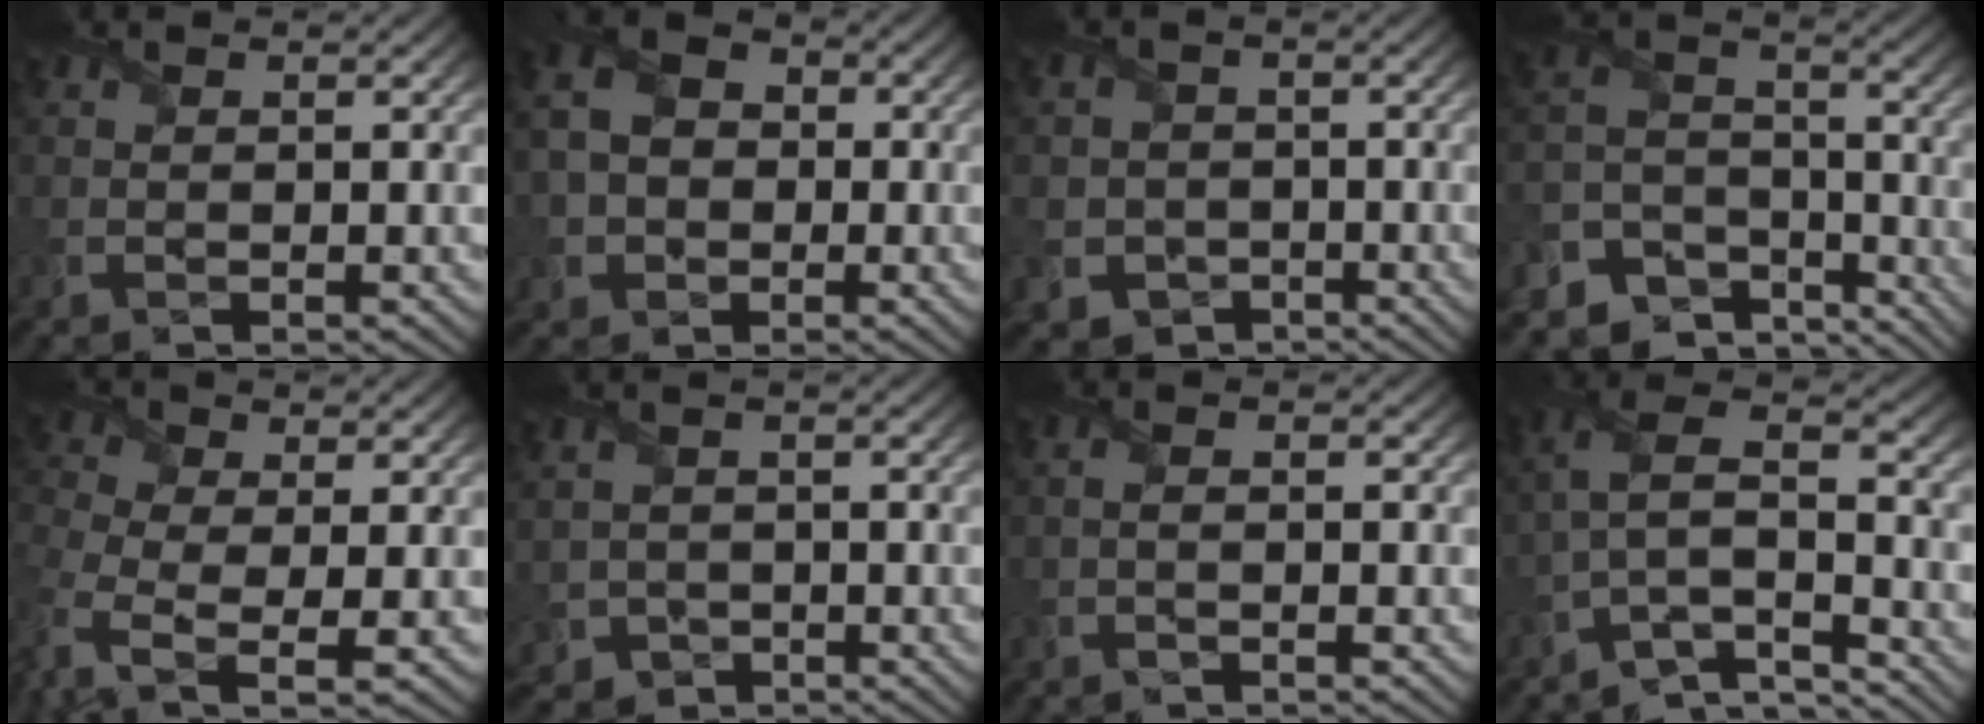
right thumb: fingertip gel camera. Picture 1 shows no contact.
{"total": 8.5, "force": [-0.9, 7.2, 4.5], "torque": [-0.120, -0.007, -0.030]}
{"total": 5.5, "force": [-1.6, 5.2, 0.7], "torque": [-0.037, -0.006, -0.056]}
{"total": 11.2, "force": [-8.0, 6.6, 4.0], "torque": [-0.106, -0.010, -0.138]}
{"total": 7.8, "force": [-2.6, 4.4, 5.9], "torque": [-0.169, -0.012, -0.064]}
{"total": 3.4, "force": [-1.6, 2.9, 0.4], "torque": [-0.021, -0.010, -0.037]}
{"total": 1.3, "force": [-0.8, 0.2, 0.9], "torque": [-0.011, 0.006, -0.017]}
{"total": 8.4, "force": [-5.8, 2.7, 5.5], "torque": [-0.104, 0.006, -0.124]}